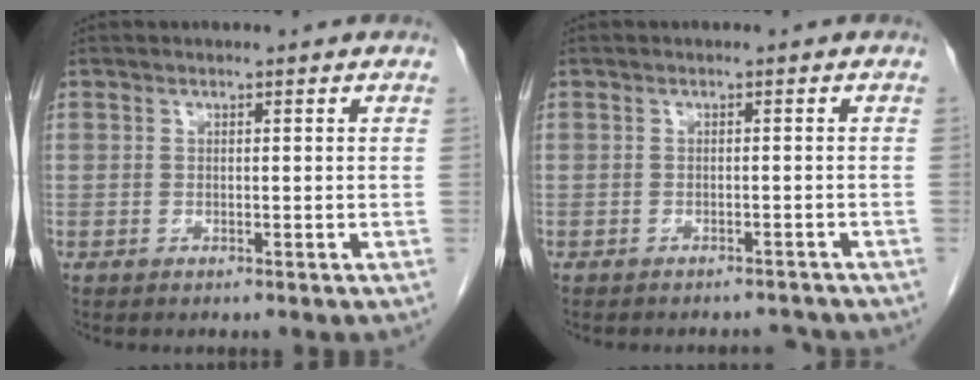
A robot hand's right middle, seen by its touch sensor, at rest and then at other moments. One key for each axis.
{"total": 4.1, "fx": -4.0, "fy": 0.8, "fz": 0.4, "tx": 0.002, "ty": 0.001, "tz": -0.048}